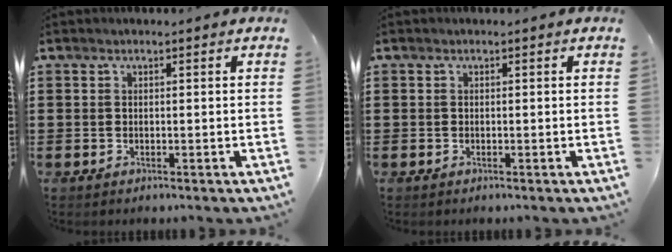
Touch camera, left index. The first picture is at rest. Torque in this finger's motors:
{"motor_torque": [0.00, 0.00, 0.00, 0.01]}